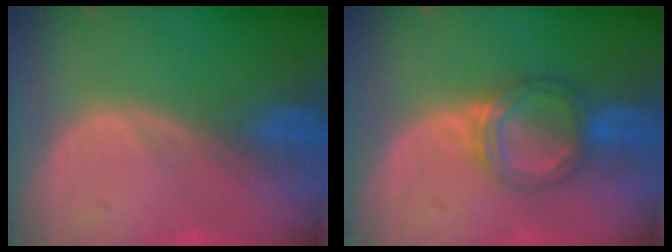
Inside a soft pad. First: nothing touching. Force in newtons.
{"total": 5.4, "press": 5.1, "slide": 1.9}